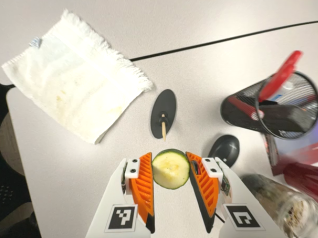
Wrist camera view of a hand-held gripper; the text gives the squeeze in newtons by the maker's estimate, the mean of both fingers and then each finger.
{"total": 8.1, "left": 7.6, "right": 8.6}